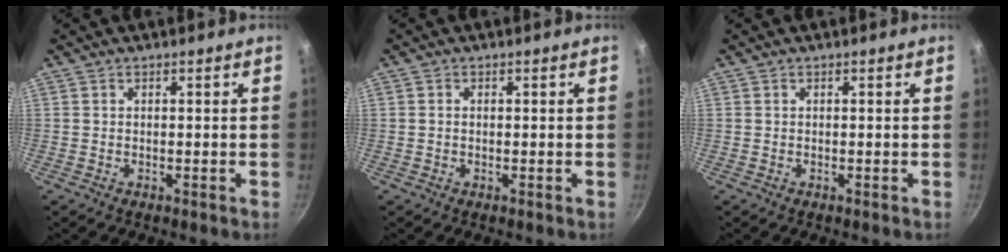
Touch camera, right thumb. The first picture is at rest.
{"total": 0.7, "force": [0.0, 0.5, 0.4], "torque": [-0.008, 0.003, -0.001]}
{"total": 0.0}